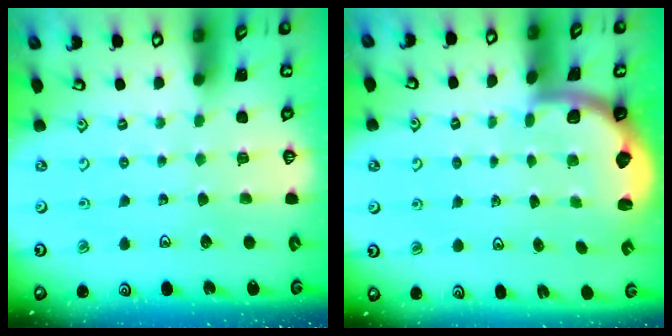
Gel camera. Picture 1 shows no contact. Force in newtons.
{"total": 1.9, "press": 1.8, "slide": 0.5}